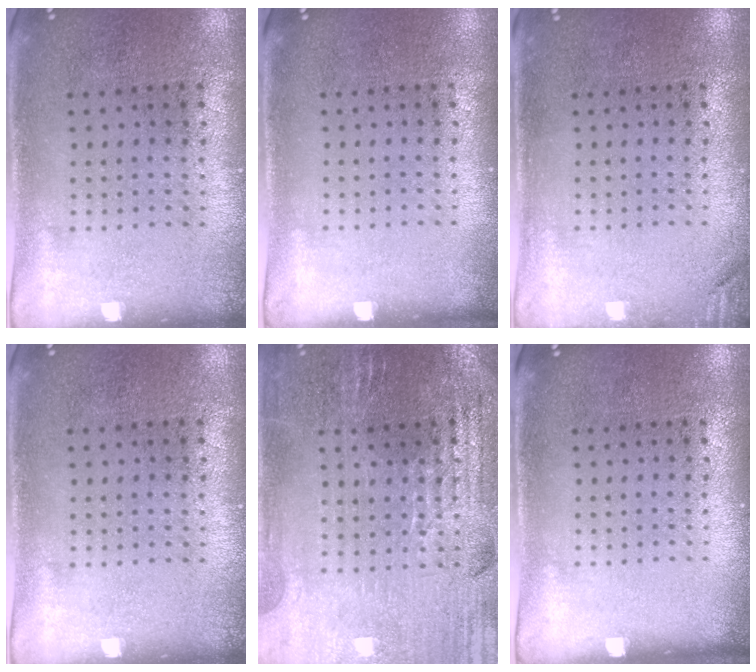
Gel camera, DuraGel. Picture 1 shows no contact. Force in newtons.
{"total": 0.0}
{"total": 1.3, "press": 1.2, "slide": 0.3}
{"total": 0.0}
{"total": 2.8, "press": 2.8, "slide": 0.5}
{"total": 0.0}